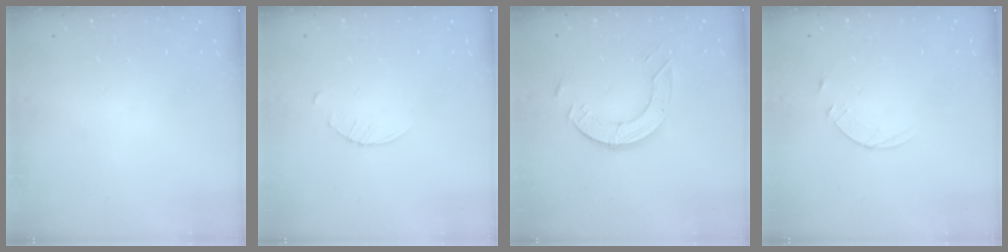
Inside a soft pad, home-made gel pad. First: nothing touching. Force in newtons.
{"total": 3.2, "press": 3.2, "slide": 0.5}
{"total": 8.4, "press": 8.4, "slide": 0.5}
{"total": 3.6, "press": 3.6, "slide": 0.5}